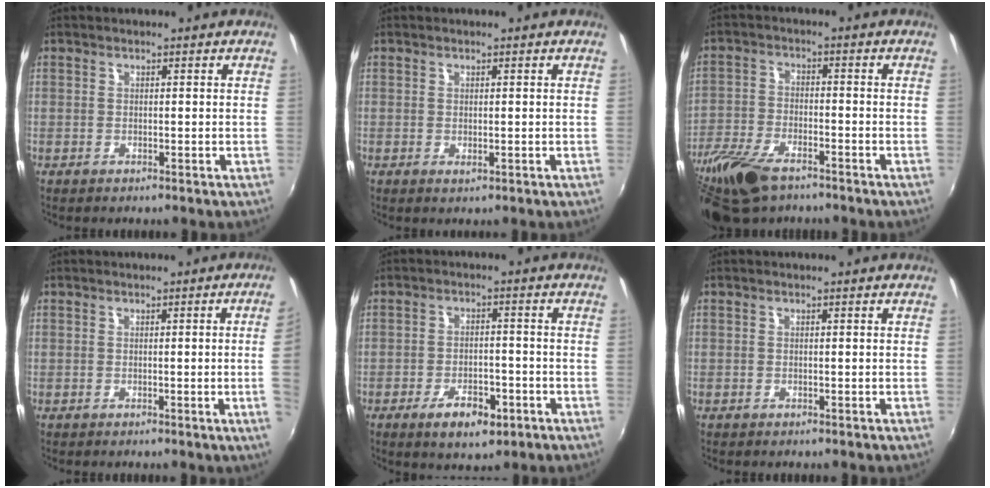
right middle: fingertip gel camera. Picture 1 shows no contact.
{"total": 0.6, "force": [0.1, 0.2, 0.5], "torque": [-0.009, -0.001, 0.003]}
{"total": 14.1, "force": [-9.9, 6.0, 8.1], "torque": [-0.199, -0.035, -0.193]}
{"total": 3.0, "force": [0.0, -1.5, 2.7], "torque": [-0.043, -0.009, 0.005]}
{"total": 7.4, "force": [-4.0, 3.5, 5.2], "torque": [-0.105, -0.001, -0.055]}
{"total": 0.8, "force": [-0.5, 0.6, 0.0], "torque": [-0.003, 0.003, -0.008]}